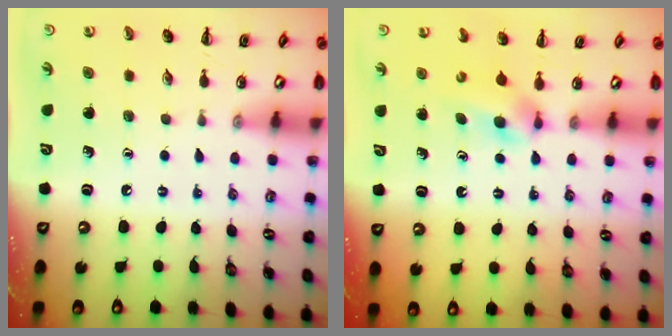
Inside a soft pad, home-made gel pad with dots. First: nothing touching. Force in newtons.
{"total": 3.9, "press": 3.6, "slide": 1.3}